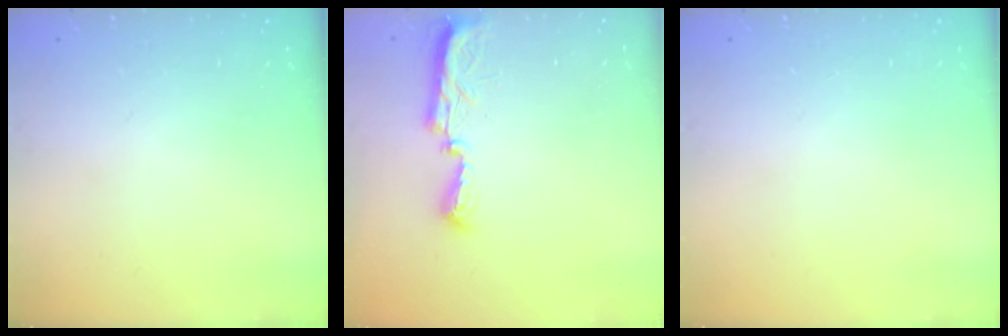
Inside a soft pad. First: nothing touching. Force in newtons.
{"total": 7.7, "press": 7.6, "slide": 0.7}
{"total": 0.0}